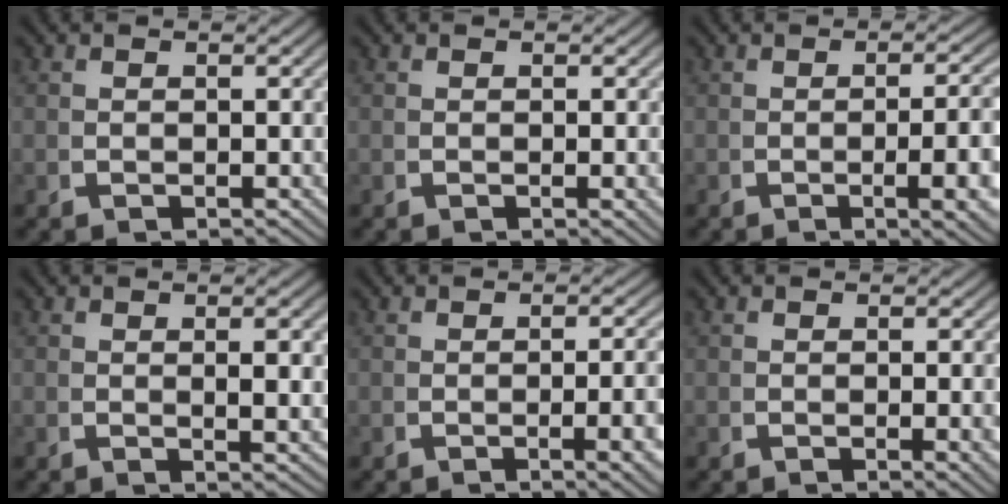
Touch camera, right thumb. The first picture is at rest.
{"total": 0.7, "force": [0.0, 0.1, 0.7], "torque": [-0.012, 0.001, 0.000]}
{"total": 5.1, "force": [-1.2, 1.3, 4.8], "torque": [-0.070, 0.003, -0.014]}
{"total": 2.0, "force": [0.4, 0.3, 1.9], "torque": [-0.029, -0.002, 0.009]}
{"total": 3.7, "force": [-1.0, 0.8, 3.5], "torque": [-0.047, 0.006, -0.014]}
{"total": 1.5, "force": [-0.1, 0.3, 1.5], "torque": [-0.019, 0.002, -0.002]}